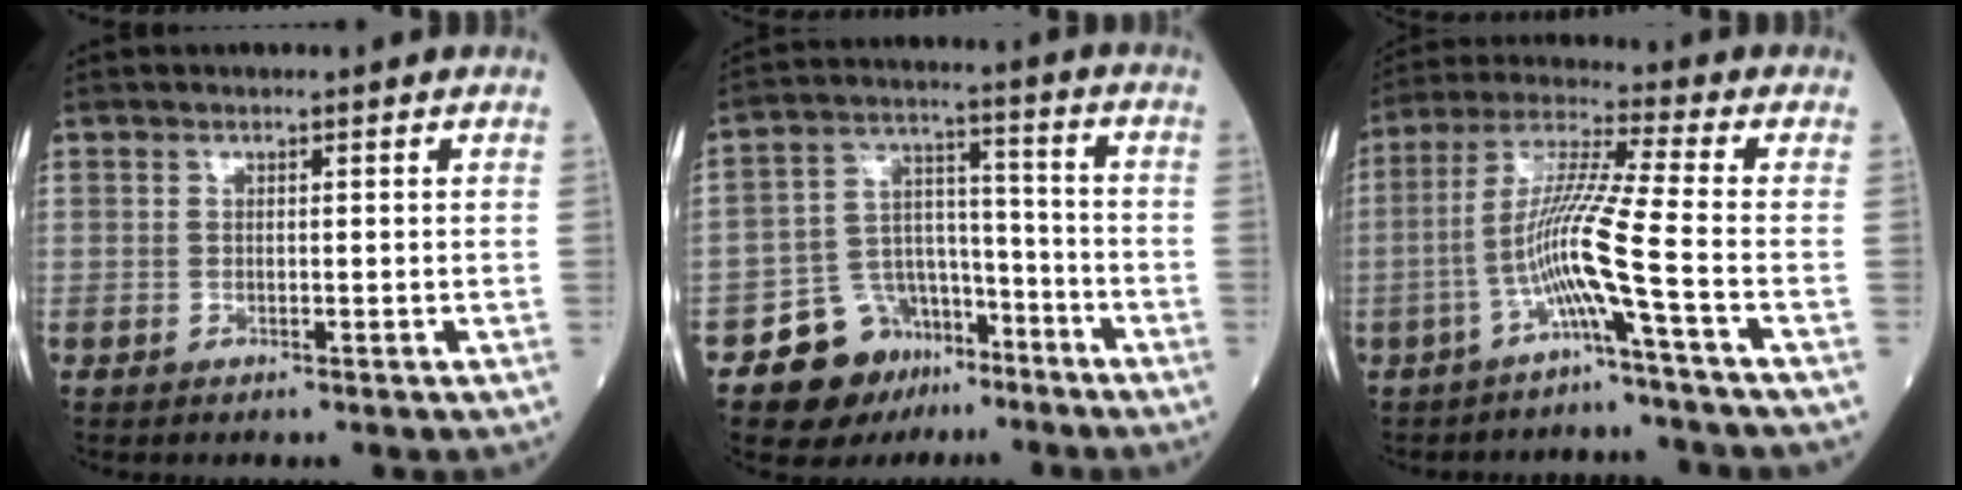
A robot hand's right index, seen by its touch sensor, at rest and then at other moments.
{"total": 11.1, "force": [-7.2, 7.6, 3.6], "torque": [-0.058, 0.045, -0.114]}
{"total": 9.3, "force": [-3.4, -2.0, 8.4], "torque": [-0.175, 0.008, -0.070]}